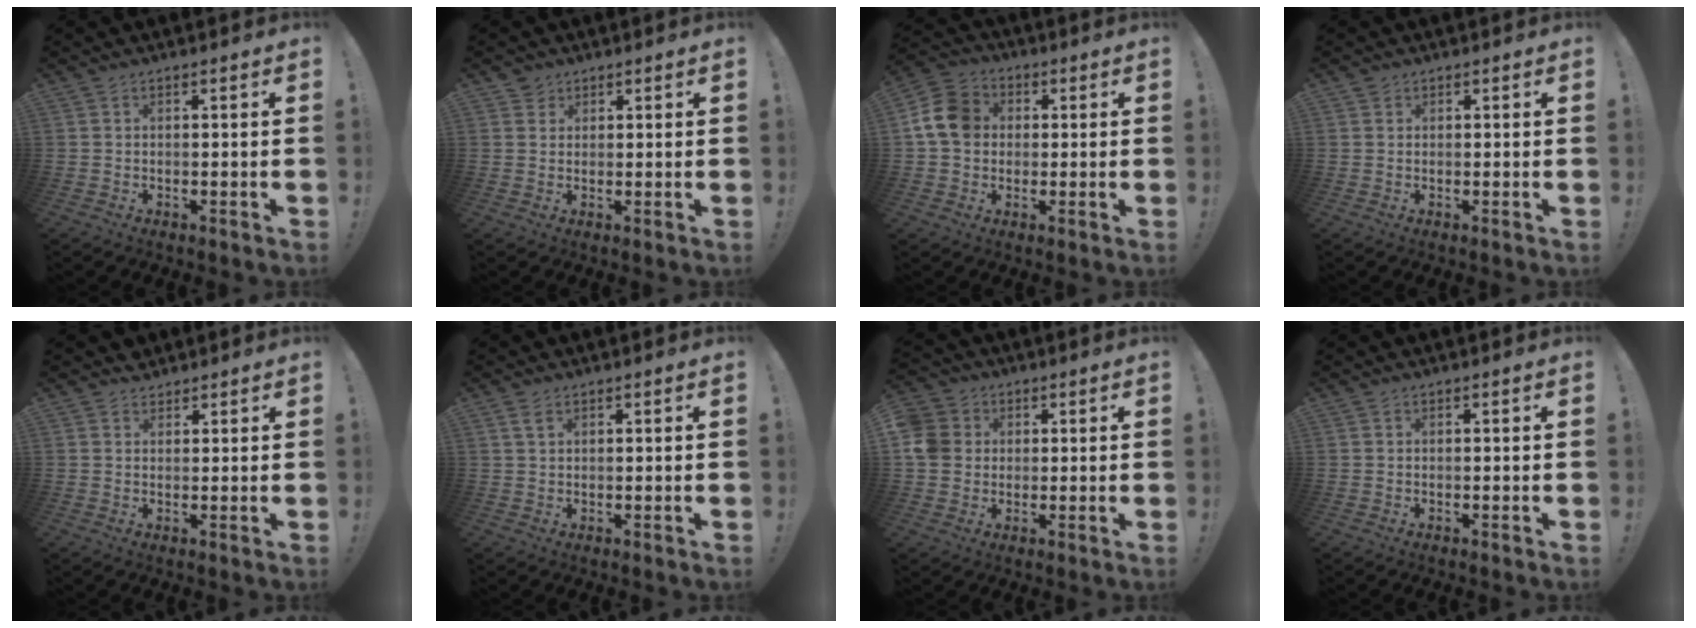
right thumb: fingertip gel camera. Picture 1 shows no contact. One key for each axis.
{"total": 2.6, "fx": 1.9, "fy": 1.9, "fz": 0.2, "tx": 0.004, "ty": -0.009, "tz": 0.032}
{"total": 12.4, "fx": 1.6, "fy": 10.2, "fz": 6.7, "tx": -0.113, "ty": 0.018, "tz": 0.038}
{"total": 0.9, "fx": 0.7, "fy": 0.6, "fz": -0.1, "tx": 0.010, "ty": -0.004, "tz": 0.012}
{"total": 2.2, "fx": 1.9, "fy": 1.1, "fz": 0.1, "tx": 0.011, "ty": -0.013, "tz": 0.034}
{"total": 2.3, "fx": 1.3, "fy": 1.1, "fz": 1.6, "tx": -0.028, "ty": -0.002, "tz": 0.023}
{"total": 8.6, "fx": 1.1, "fy": 7.8, "fz": 3.5, "tx": -0.077, "ty": 0.006, "tz": 0.024}
{"total": 0.0}